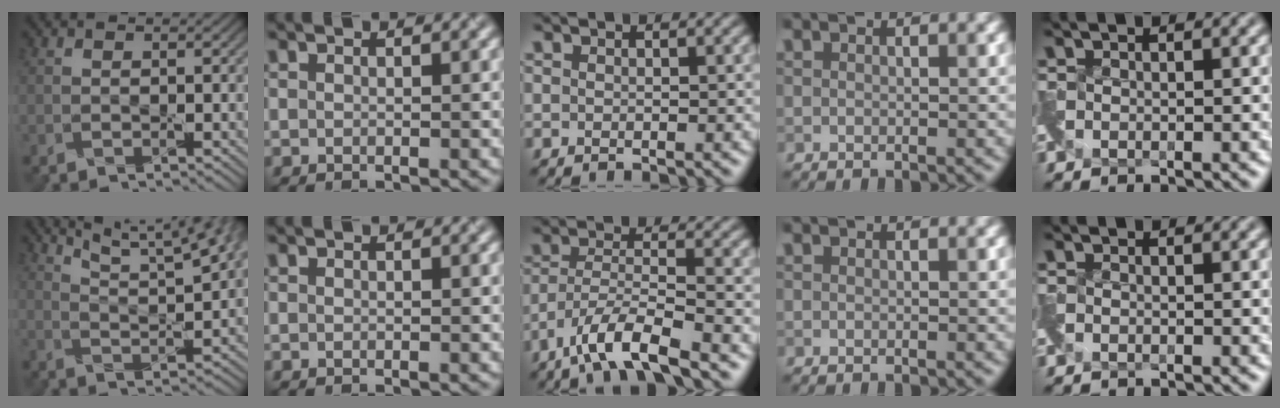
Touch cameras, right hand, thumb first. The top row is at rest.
{"thumb": {"total": 10.5, "force": [7.5, 2.0, 7.0], "torque": [-0.104, 0.011, 0.102]}, "middle": {"total": 5.9, "force": [-4.0, 1.2, 4.1], "torque": [-0.076, 0.002, -0.079]}, "little": {"total": 1.3, "force": [-1.1, -0.3, -0.6], "torque": [0.010, -0.015, -0.025]}}